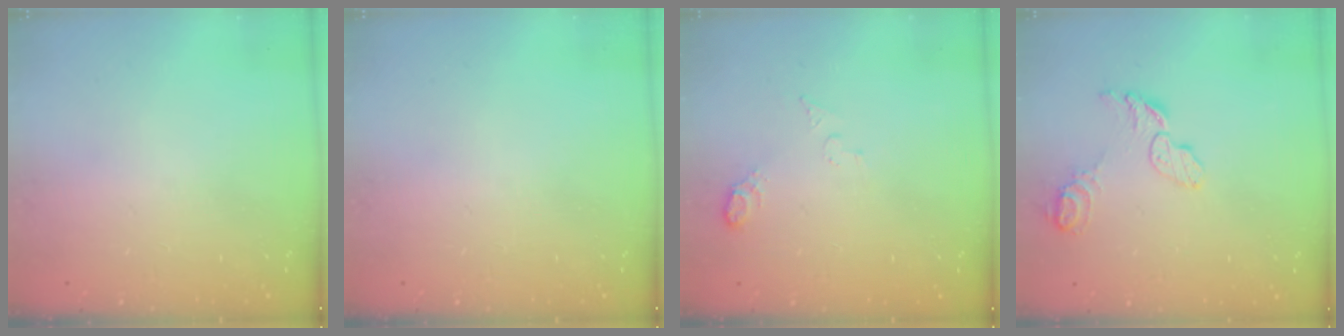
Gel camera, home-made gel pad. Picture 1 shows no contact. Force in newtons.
{"total": 0.0}
{"total": 4.2, "press": 4.2, "slide": 0.8}
{"total": 8.8, "press": 8.7, "slide": 0.7}